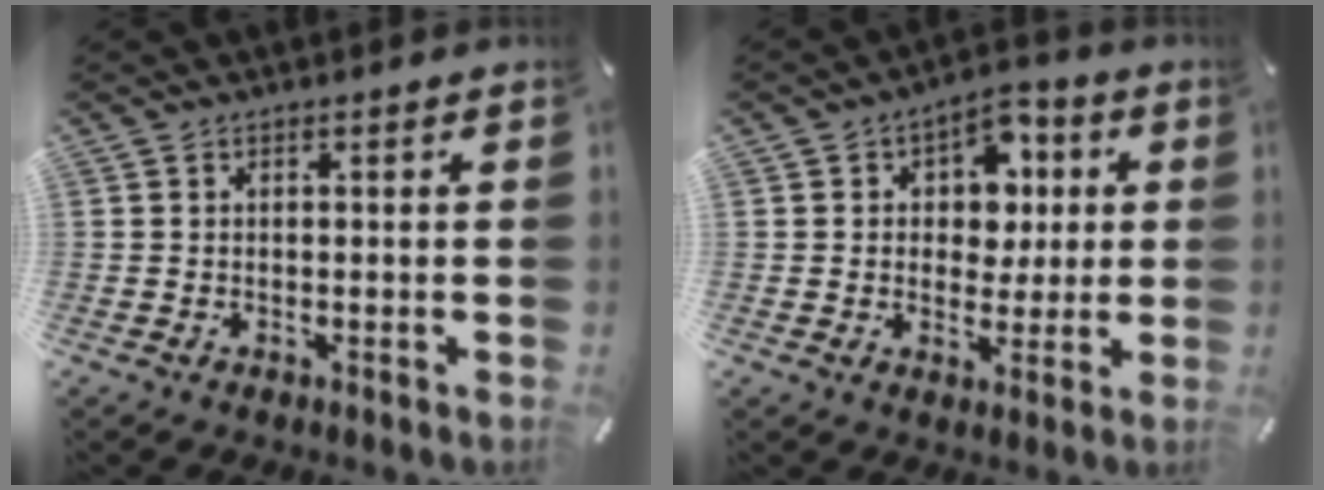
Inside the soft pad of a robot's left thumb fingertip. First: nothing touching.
{"total": 8.6, "force": [1.6, 7.4, 4.0], "torque": [-0.049, -0.007, 0.025]}